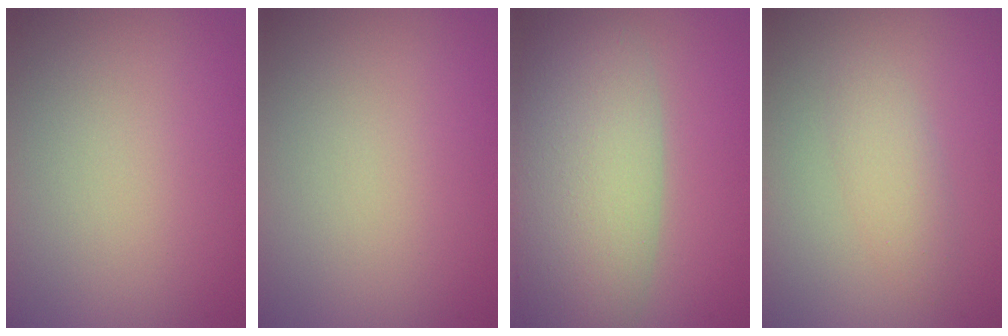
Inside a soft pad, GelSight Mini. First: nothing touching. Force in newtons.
{"total": 0.0}
{"total": 9.6, "press": 9.6, "slide": 0.7}
{"total": 2.1, "press": 2.1, "slide": 0.1}